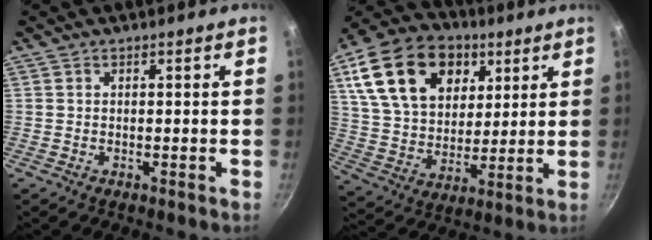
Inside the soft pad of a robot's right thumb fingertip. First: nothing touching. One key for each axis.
{"total": 22.8, "fx": 9.3, "fy": 15.7, "fz": 13.7, "tx": -0.222, "ty": -0.015, "tz": 0.166}